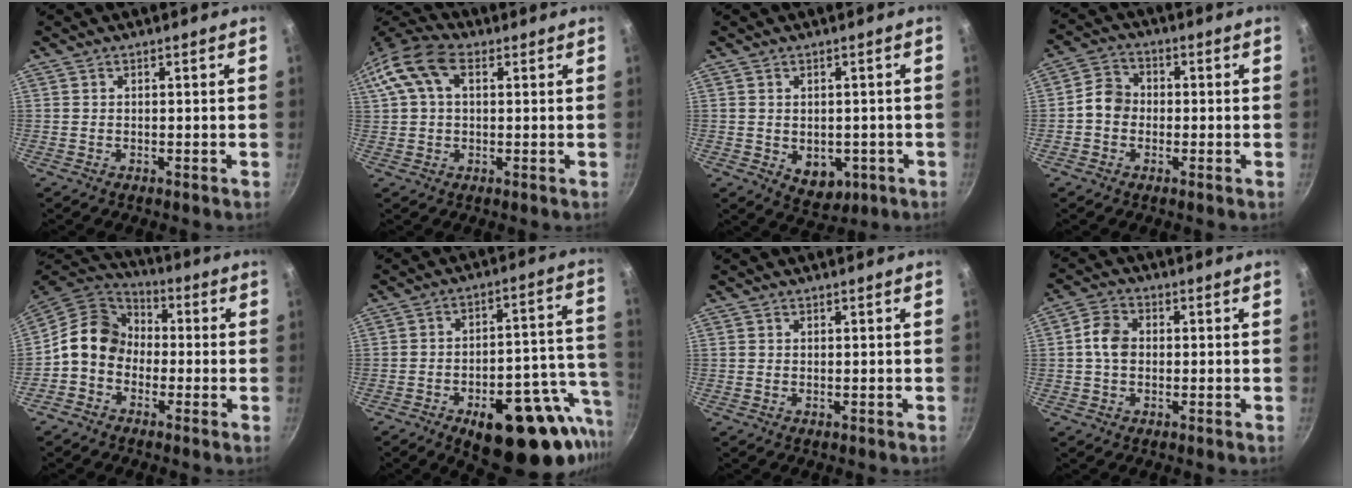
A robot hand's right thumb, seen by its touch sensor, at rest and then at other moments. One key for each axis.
{"total": 13.4, "fx": 4.1, "fy": 8.4, "fz": 9.6, "tx": -0.199, "ty": 0.031, "tz": 0.062}
{"total": 6.5, "fx": -1.4, "fy": 4.8, "fz": 4.1, "tx": -0.032, "ty": -0.001, "tz": -0.004}
{"total": 5.6, "fx": -0.8, "fy": 4.8, "fz": 2.7, "tx": -0.021, "ty": 0.018, "tz": -0.029}
{"total": 11.1, "fx": -1.5, "fy": 9.2, "fz": 6.0, "tx": -0.070, "ty": 0.040, "tz": -0.054}
{"total": 24.0, "fx": -11.3, "fy": 11.1, "fz": 18.0, "tx": -0.172, "ty": 0.048, "tz": -0.144}
{"total": 0.0}
{"total": 5.5, "fx": 0.0, "fy": 4.1, "fz": 3.6, "tx": -0.057, "ty": 0.015, "tz": -0.009}